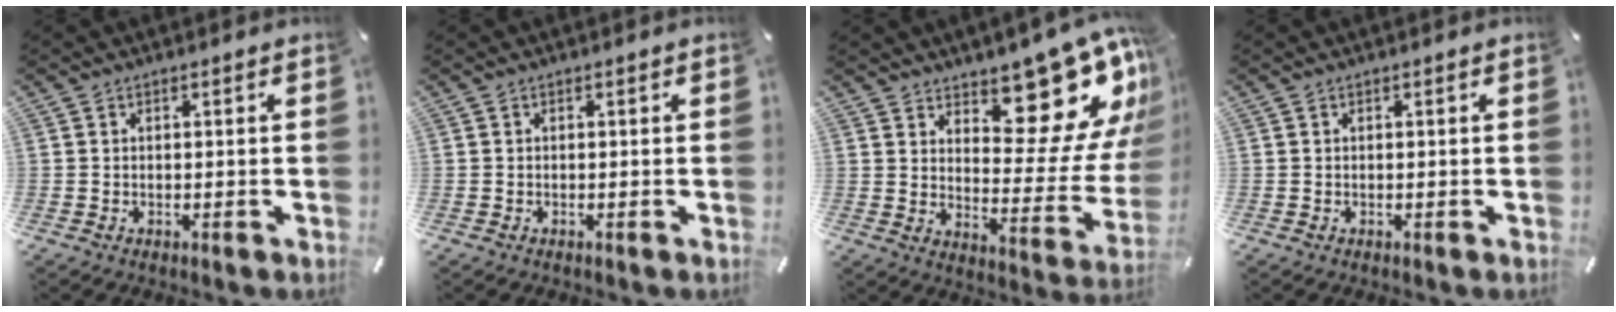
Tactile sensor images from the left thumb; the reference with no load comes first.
{"total": 0.0}
{"total": 17.7, "force": [13.2, 7.7, 8.8], "torque": [-0.087, -0.132, 0.221]}
{"total": 0.0}